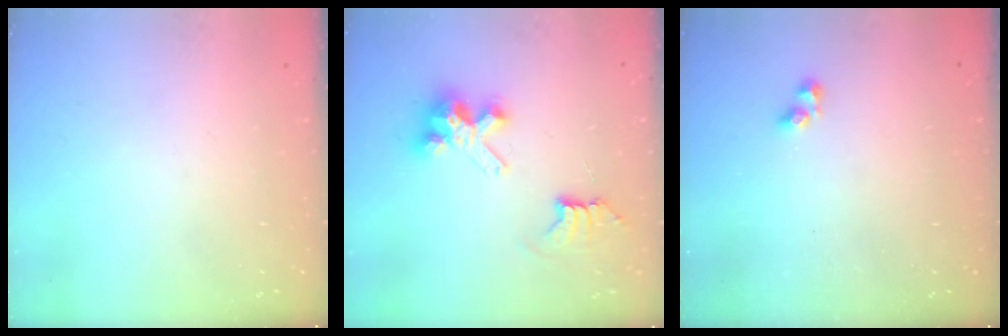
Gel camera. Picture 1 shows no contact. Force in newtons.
{"total": 7.9, "press": 7.9, "slide": 0.2}
{"total": 3.0, "press": 3.0, "slide": 0.4}